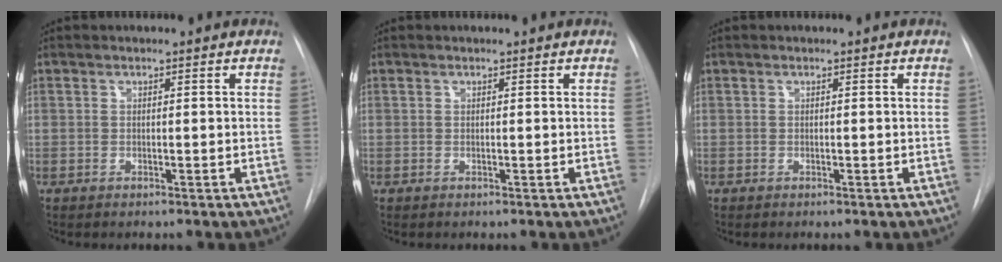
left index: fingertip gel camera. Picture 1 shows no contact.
{"total": 0.0}
{"total": 0.0}